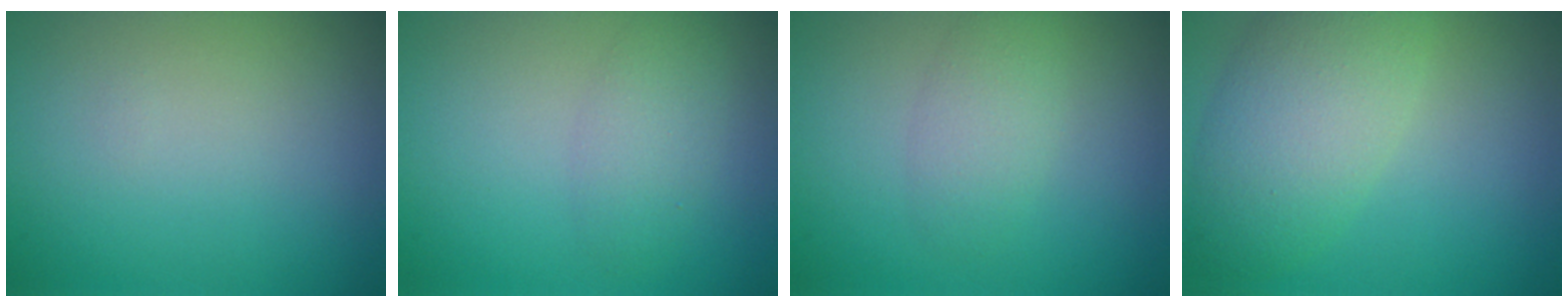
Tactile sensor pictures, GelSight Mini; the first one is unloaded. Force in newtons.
{"total": 2.2, "press": 2.2, "slide": 0.1}
{"total": 2.1, "press": 2.1, "slide": 0.1}
{"total": 5.9, "press": 5.8, "slide": 0.4}